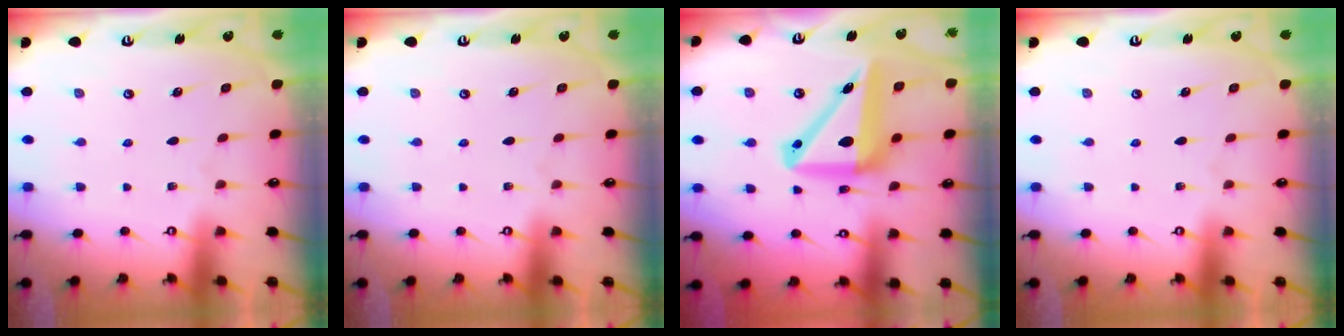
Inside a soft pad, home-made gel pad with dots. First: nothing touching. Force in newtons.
{"total": 0.0}
{"total": 14.2, "press": 13.9, "slide": 2.8}
{"total": 0.0}